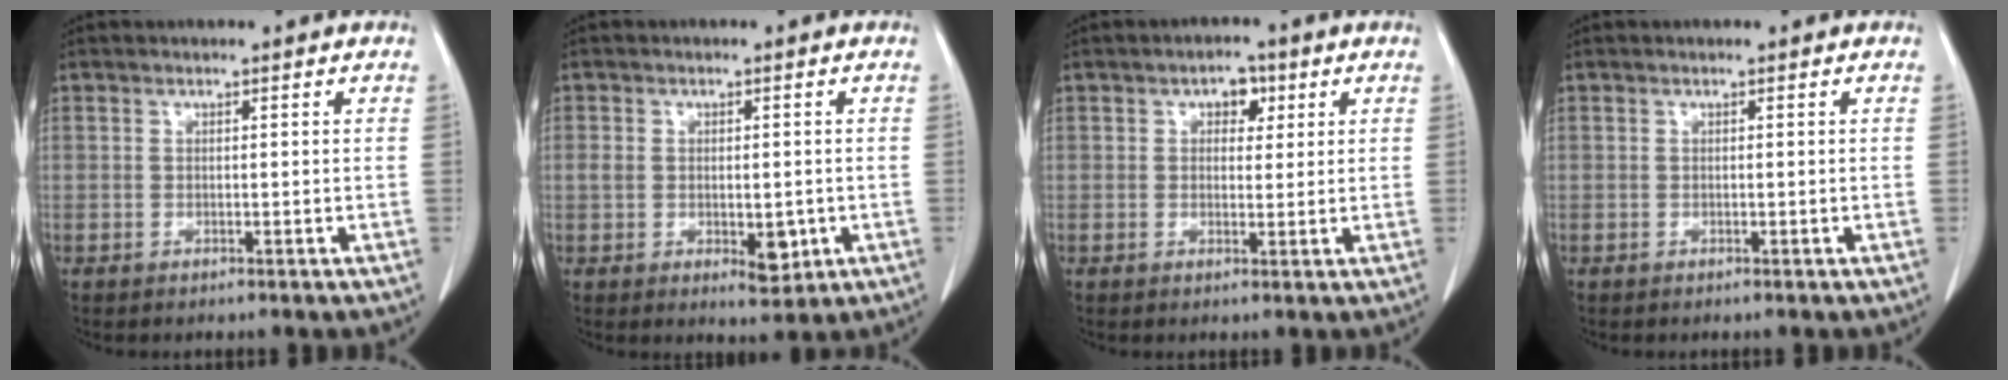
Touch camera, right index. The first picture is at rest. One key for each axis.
{"total": 5.3, "fx": -0.9, "fy": 2.9, "fz": 4.3, "tx": -0.059, "ty": -0.002, "tz": -0.002}
{"total": 3.3, "fx": 1.4, "fy": 2.0, "fz": 2.1, "tx": -0.027, "ty": 0.009, "tz": 0.020}
{"total": 0.0}